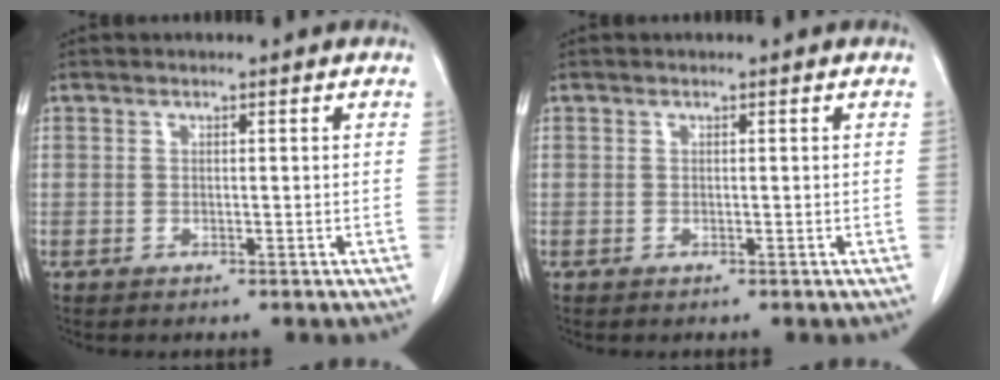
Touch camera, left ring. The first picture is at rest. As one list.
[{"total": 0.0}]